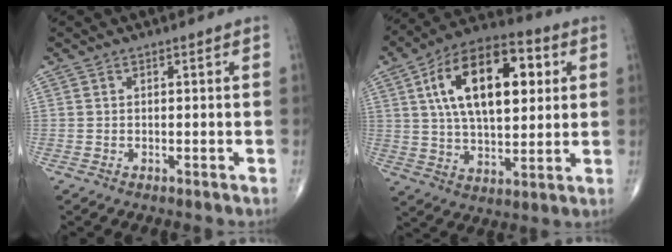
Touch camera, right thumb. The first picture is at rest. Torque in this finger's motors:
{"motor_torque": [-0.71, 1.73, 1.64, 1.13, 0.16]}